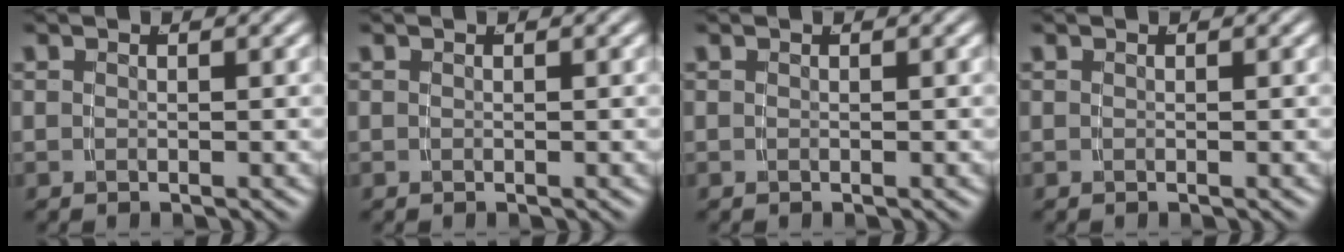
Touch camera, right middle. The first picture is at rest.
{"total": 0.0}
{"total": 0.0}
{"total": 0.0}